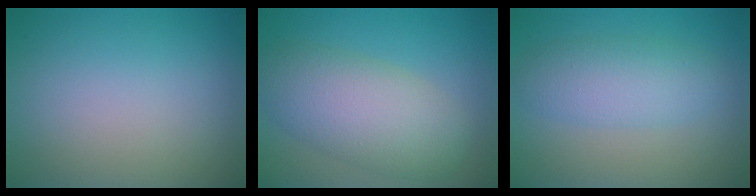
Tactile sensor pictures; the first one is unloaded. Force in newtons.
{"total": 6.7, "press": 6.7, "slide": 0.3}
{"total": 3.8, "press": 3.8, "slide": 0.1}